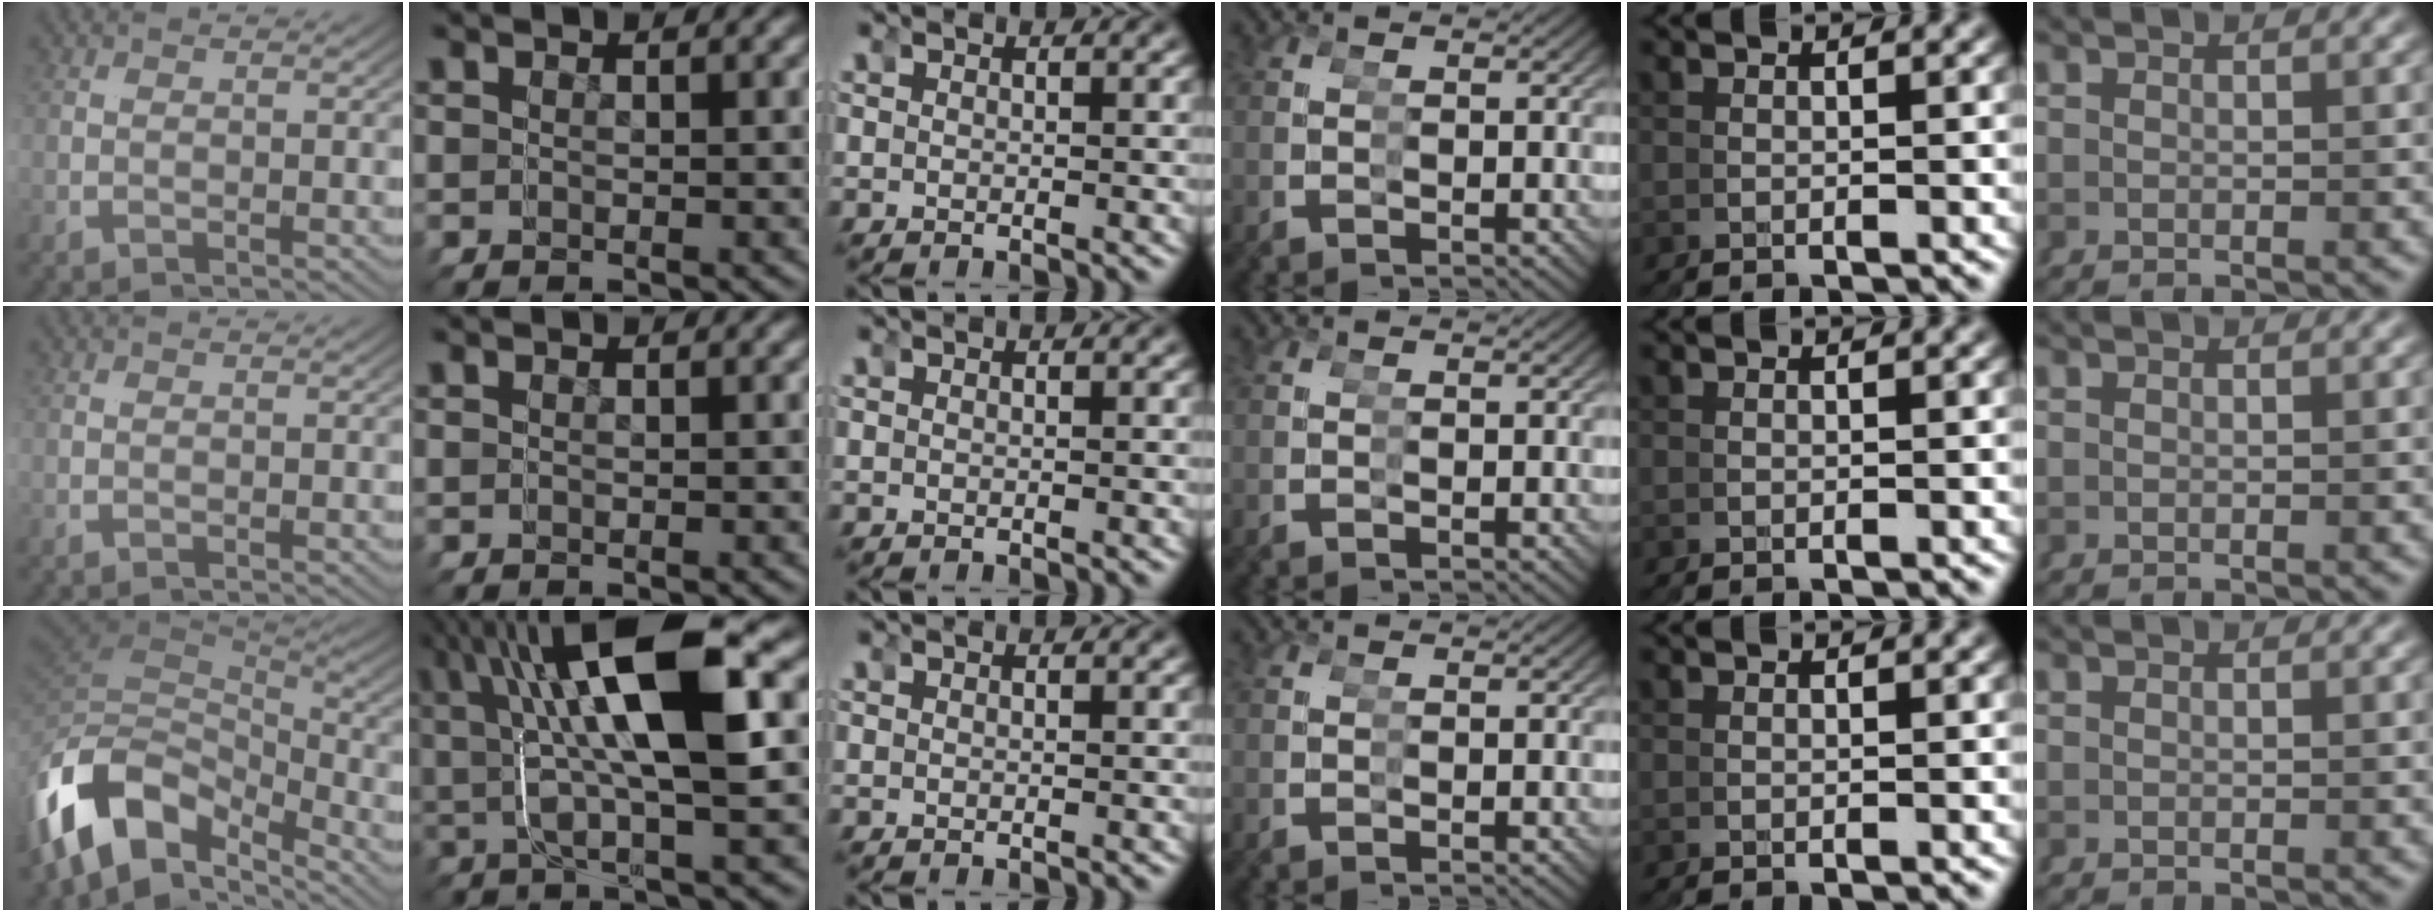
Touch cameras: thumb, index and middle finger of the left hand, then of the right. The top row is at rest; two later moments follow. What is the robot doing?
{"motion": "grasp_and_lifting", "object": "toy banana"}